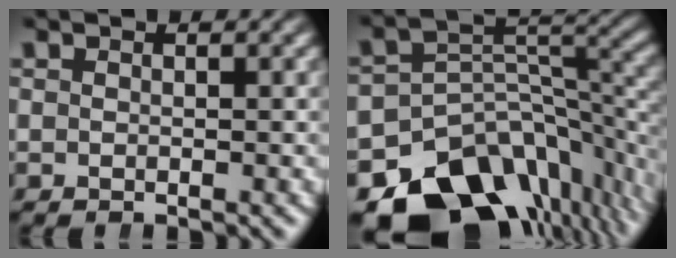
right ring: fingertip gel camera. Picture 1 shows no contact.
{"total": 17.5, "force": [-9.8, 10.2, 10.4], "torque": [-0.149, -0.047, -0.131]}